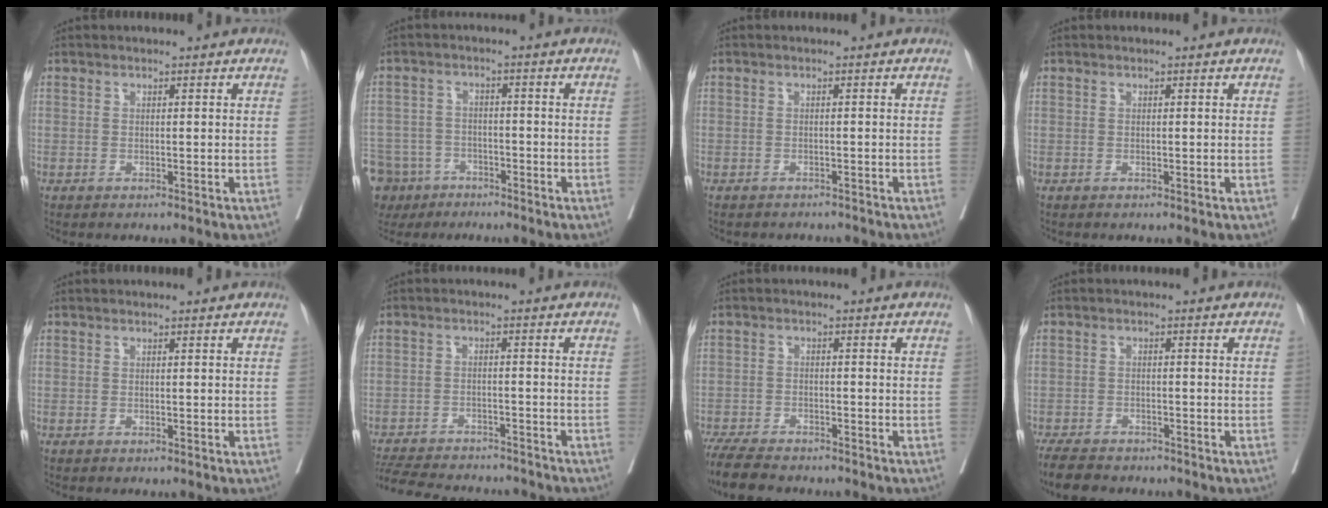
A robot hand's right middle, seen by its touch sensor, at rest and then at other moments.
{"total": 13.7, "force": [-8.7, 9.9, 3.7], "torque": [-0.128, -0.002, -0.135]}
{"total": 4.6, "force": [-4.3, 1.2, 0.9], "torque": [-0.008, -0.002, -0.054]}
{"total": 0.0}
{"total": 0.0}
{"total": 16.2, "force": [-14.8, 3.5, 5.5], "torque": [-0.134, -0.013, -0.209]}
{"total": 8.6, "force": [-7.6, 1.6, 3.7], "torque": [-0.060, -0.019, -0.127]}
{"total": 7.1, "force": [-6.2, 1.9, 2.7], "torque": [-0.043, -0.012, -0.100]}